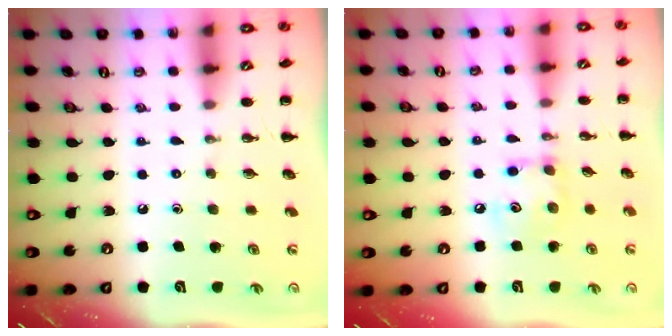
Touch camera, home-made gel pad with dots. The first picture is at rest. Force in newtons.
{"total": 7.4, "press": 7.4, "slide": 0.3}